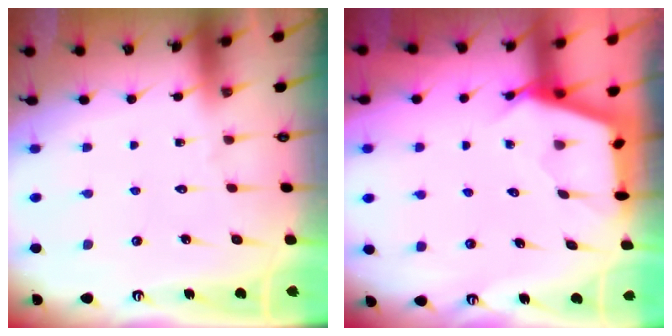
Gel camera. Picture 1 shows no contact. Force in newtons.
{"total": 2.6, "press": 2.6, "slide": 0.3}